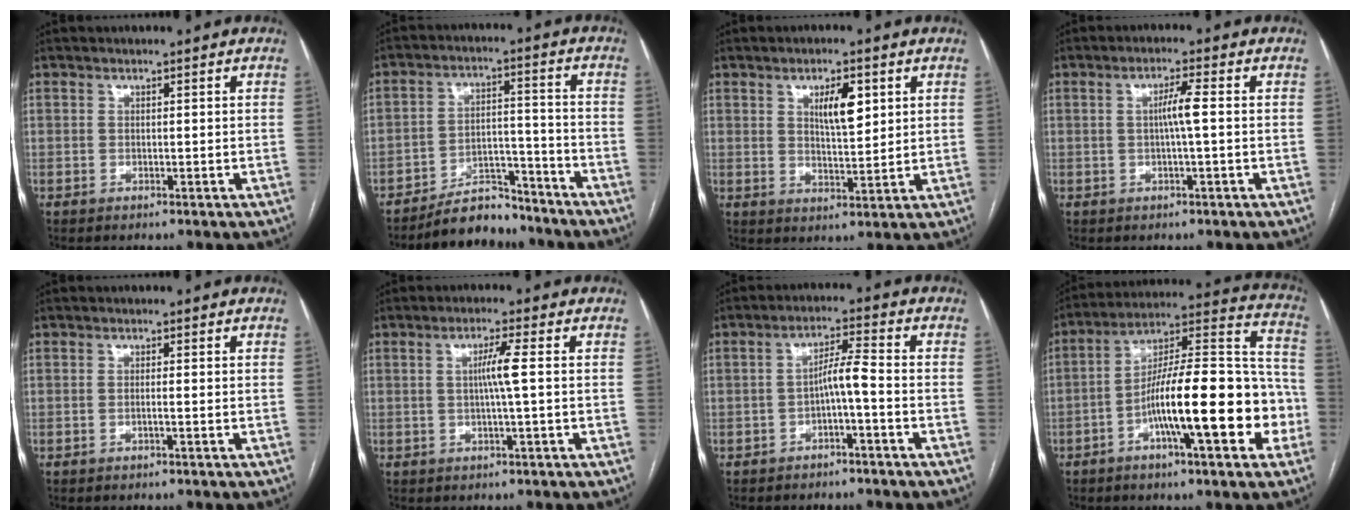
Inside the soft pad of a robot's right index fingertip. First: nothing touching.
{"total": 8.0, "force": [-7.3, 2.7, 1.9], "torque": [-0.026, 0.026, -0.121]}
{"total": 5.9, "force": [2.3, 1.7, 5.1], "torque": [-0.087, 0.000, 0.042]}
{"total": 3.4, "force": [0.0, -0.3, 3.4], "torque": [-0.064, 0.003, 0.001]}
{"total": 0.7, "force": [-0.3, -0.2, 0.6], "torque": [-0.012, 0.001, -0.006]}
{"total": 3.8, "force": [0.2, -0.7, 3.7], "torque": [-0.070, 0.002, 0.003]}
{"total": 4.2, "force": [-1.5, 0.1, 3.9], "torque": [-0.067, 0.016, -0.025]}
{"total": 20.4, "force": [-6.1, 3.8, 19.2], "torque": [-0.281, 0.028, -0.095]}